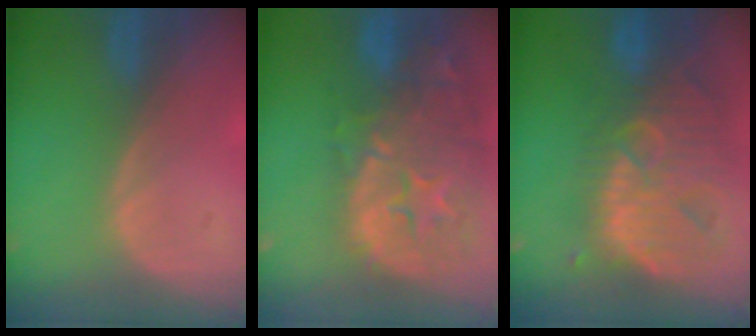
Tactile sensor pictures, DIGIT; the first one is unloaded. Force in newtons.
{"total": 15.1, "press": 12.1, "slide": 9.0}
{"total": 13.2, "press": 11.4, "slide": 6.6}